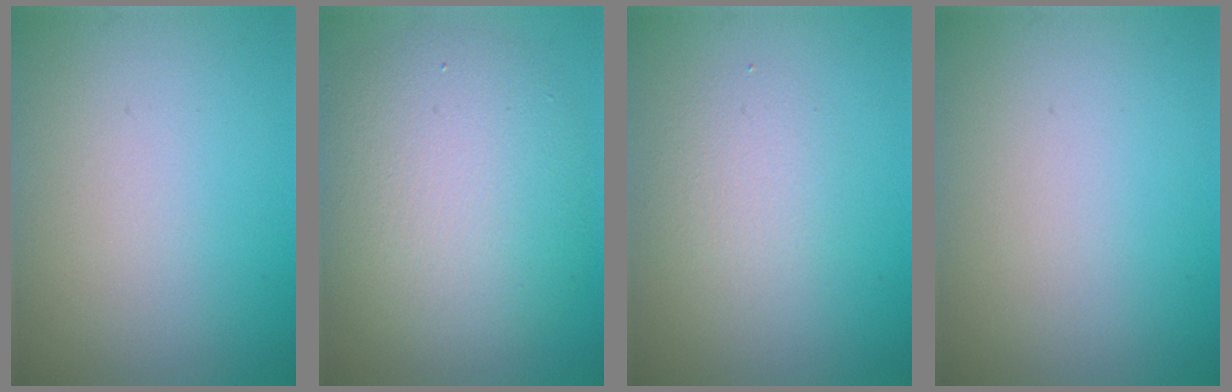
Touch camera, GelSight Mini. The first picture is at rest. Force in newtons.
{"total": 8.3, "press": 8.3, "slide": 0.6}
{"total": 2.2, "press": 2.2, "slide": 0.1}
{"total": 0.0}